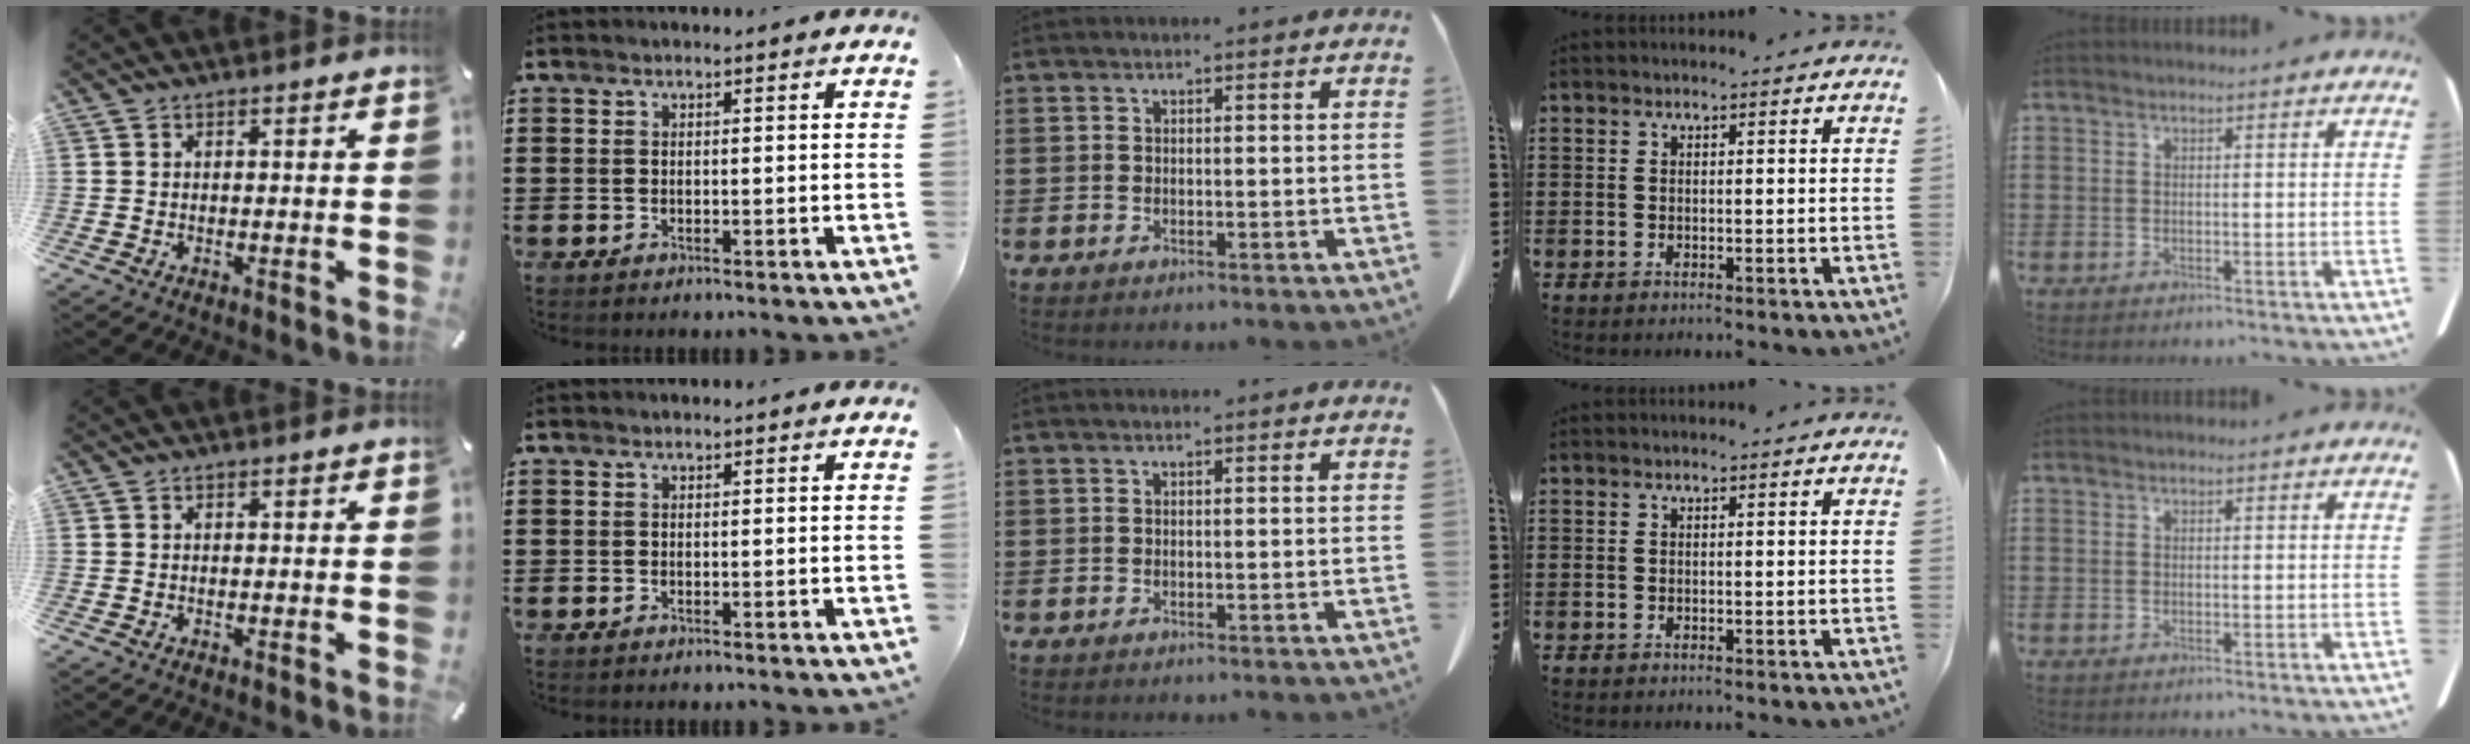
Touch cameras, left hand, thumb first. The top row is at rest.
{}